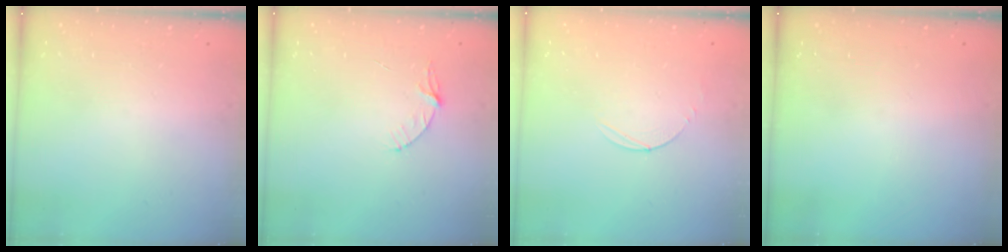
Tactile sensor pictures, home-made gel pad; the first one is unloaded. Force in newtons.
{"total": 4.0, "press": 4.0, "slide": 0.4}
{"total": 3.0, "press": 3.0, "slide": 0.3}
{"total": 0.0}